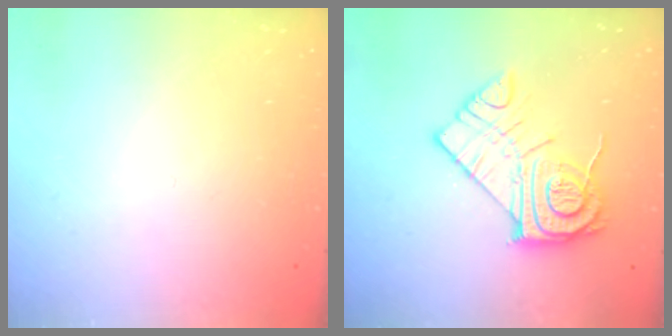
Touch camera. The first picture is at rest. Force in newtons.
{"total": 14.9, "press": 14.8, "slide": 1.2}